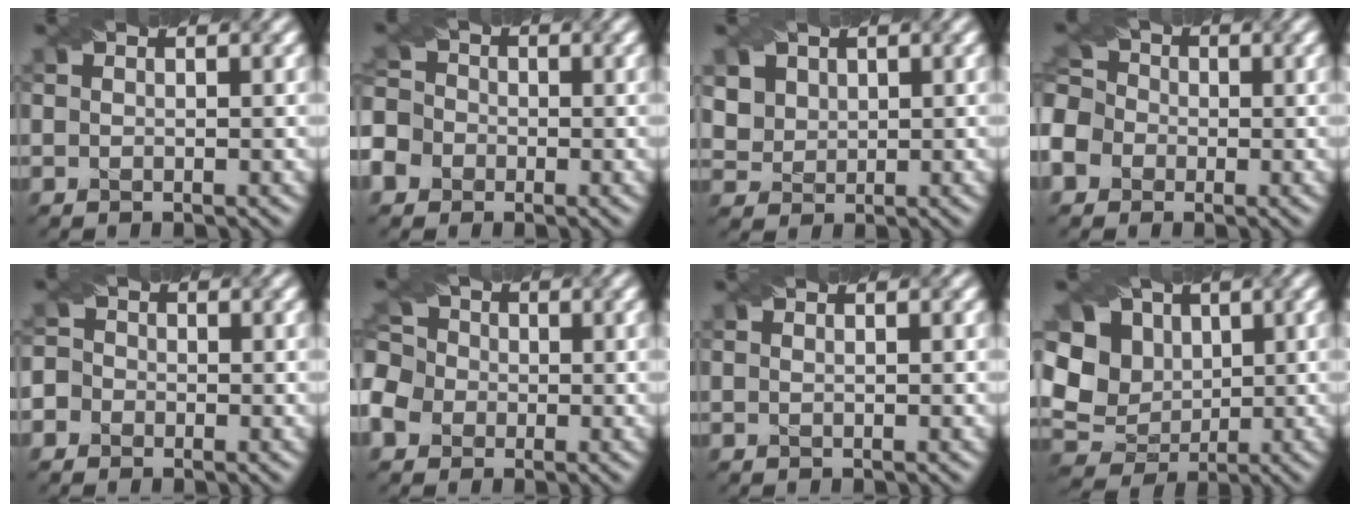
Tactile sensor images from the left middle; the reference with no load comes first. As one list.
[{"total": 7.3, "force": [-3.8, 5.7, 2.3], "torque": [-0.064, -0.006, -0.090]}, {"total": 5.0, "force": [2.1, 4.0, 2.2], "torque": [-0.071, 0.016, 0.038]}, {"total": 7.6, "force": [-3.2, 6.2, 3.0], "torque": [-0.074, -0.001, -0.077]}, {"total": 3.4, "force": [-1.4, 3.0, 0.7], "torque": [0.005, 0.017, -0.053]}, {"total": 7.0, "force": [-2.2, 5.9, 3.0], "torque": [-0.073, 0.007, -0.062]}, {"total": 0.0}, {"total": 11.2, "force": [1.6, 9.2, 6.2], "torque": [-0.121, 0.023, -0.002]}]